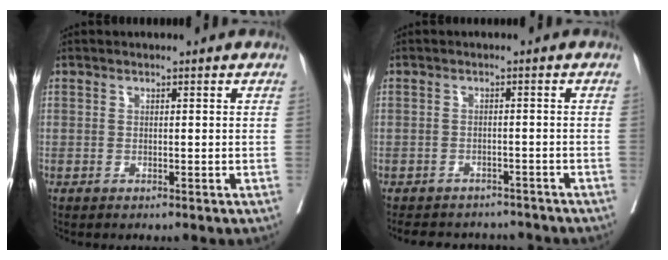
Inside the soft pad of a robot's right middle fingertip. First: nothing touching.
{"total": 9.1, "force": [-8.4, 3.2, 1.6], "torque": [-0.025, 0.010, -0.101]}